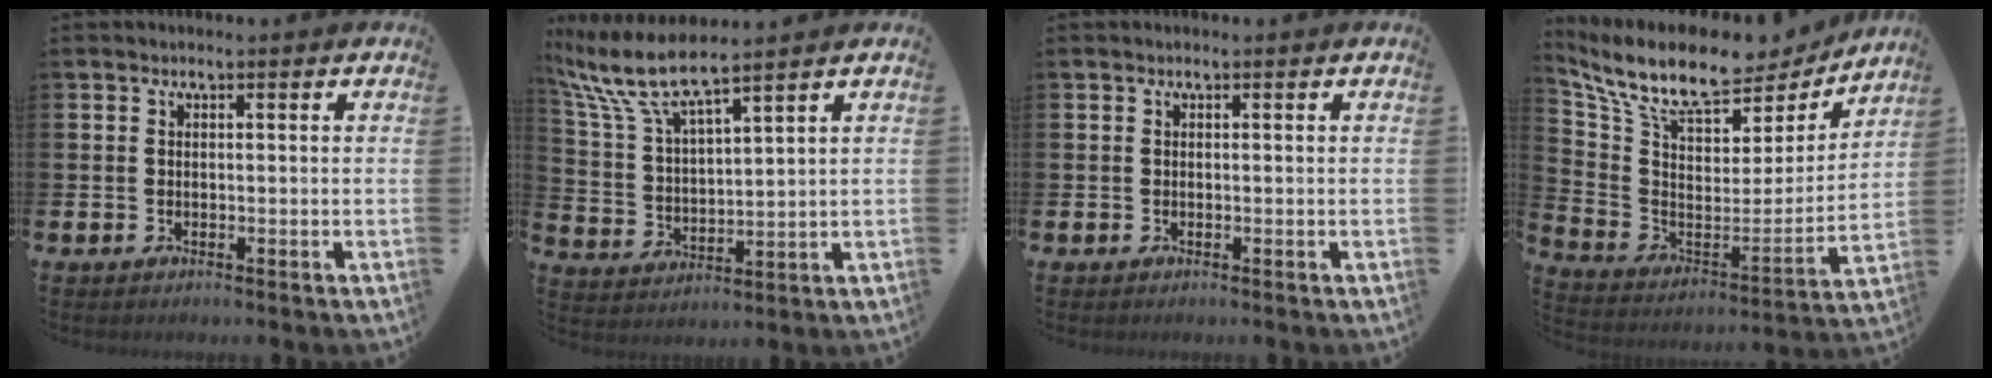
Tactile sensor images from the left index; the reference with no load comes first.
{"total": 7.8, "force": [6.8, 0.7, 3.7], "torque": [-0.106, -0.032, 0.116]}
{"total": 0.0}
{"total": 11.0, "force": [9.3, 3.4, 4.8], "torque": [-0.135, -0.058, 0.161]}